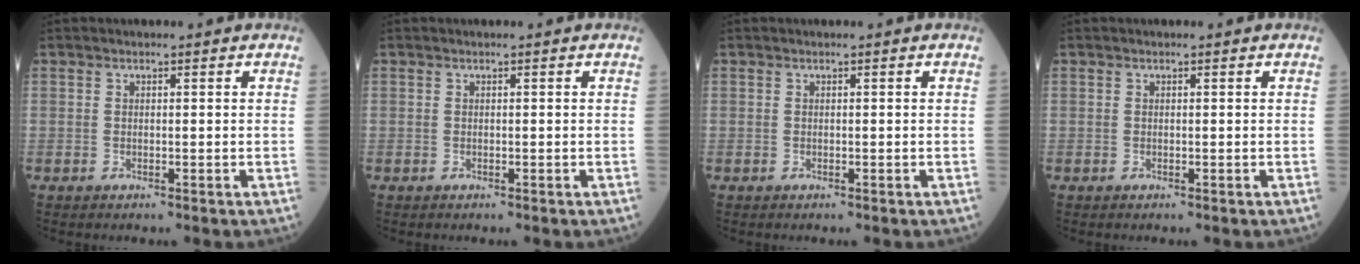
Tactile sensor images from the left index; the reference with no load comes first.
{"total": 0.0}
{"total": 0.0}
{"total": 0.0}